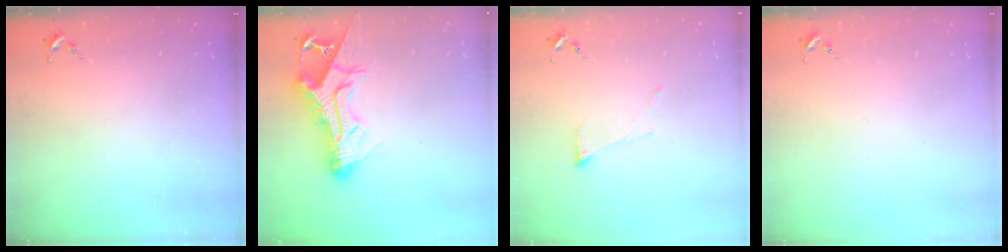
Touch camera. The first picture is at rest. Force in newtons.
{"total": 16.2, "press": 16.1, "slide": 1.6}
{"total": 5.5, "press": 5.5, "slide": 0.4}
{"total": 0.0}